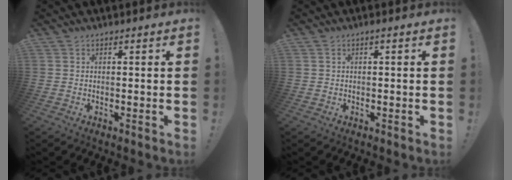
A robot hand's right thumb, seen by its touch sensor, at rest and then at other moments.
{"total": 0.8, "force": [-0.2, 0.0, 0.8], "torque": [-0.018, 0.001, -0.002]}